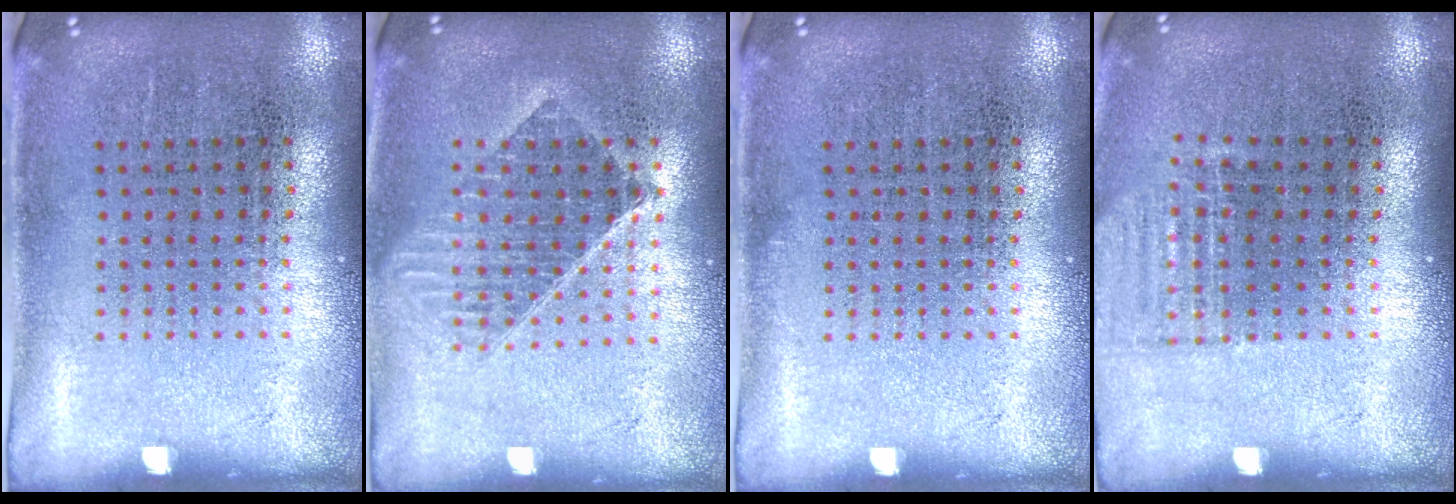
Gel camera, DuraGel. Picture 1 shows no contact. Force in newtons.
{"total": 1.4, "press": 1.2, "slide": 0.7}
{"total": 0.0}
{"total": 0.9, "press": 0.9, "slide": 0.3}